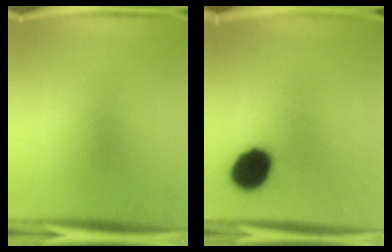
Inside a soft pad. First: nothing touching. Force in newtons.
{"total": 13.0}